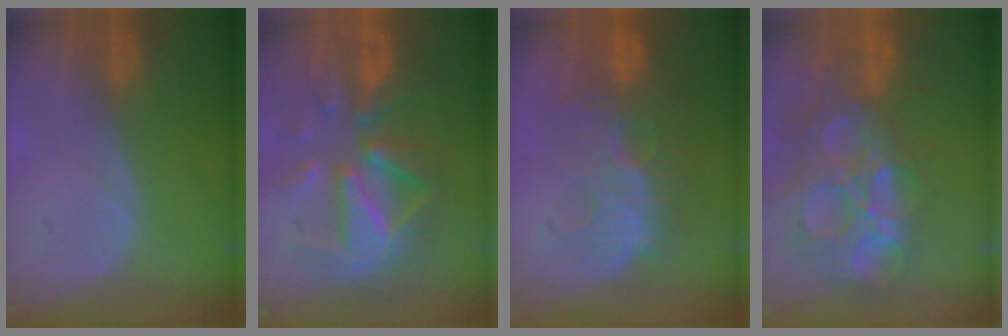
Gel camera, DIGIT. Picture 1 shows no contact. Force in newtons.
{"total": 12.3, "press": 12.3, "slide": 1.1}
{"total": 10.8, "press": 9.9, "slide": 4.2}
{"total": 14.7, "press": 12.1, "slide": 8.3}